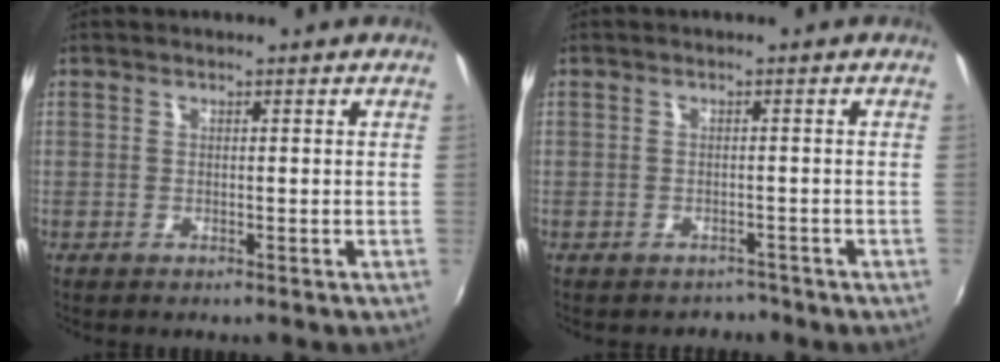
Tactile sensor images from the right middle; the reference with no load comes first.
{"total": 2.5, "force": [-2.1, 1.3, -0.3], "torque": [0.004, -0.001, -0.029]}